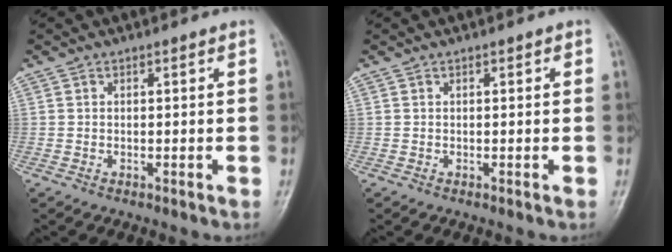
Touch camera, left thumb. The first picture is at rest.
{"total": 0.0}